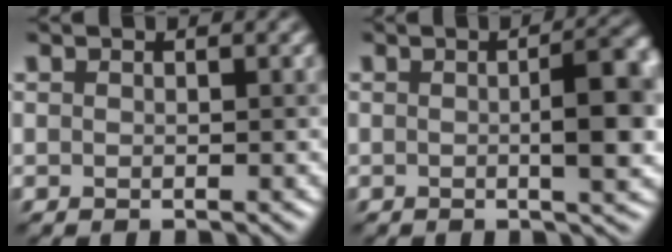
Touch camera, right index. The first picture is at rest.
{"total": 5.4, "force": [-0.1, 1.2, 5.3], "torque": [-0.071, 0.003, 0.000]}